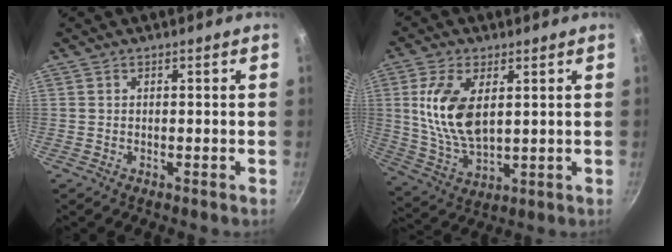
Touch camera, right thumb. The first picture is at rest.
{"total": 12.9, "force": [2.9, 6.8, 10.6], "torque": [-0.203, -0.018, 0.063]}